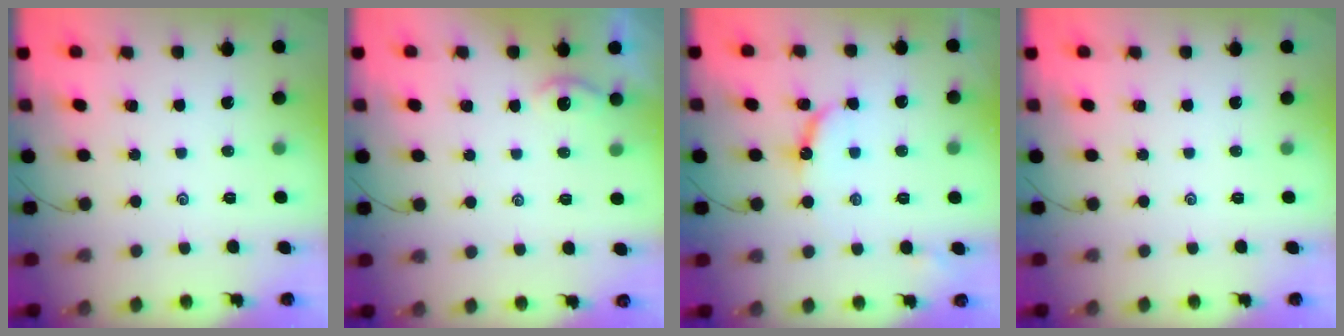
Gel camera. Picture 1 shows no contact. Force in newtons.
{"total": 2.5, "press": 2.5, "slide": 0.2}
{"total": 8.3, "press": 8.2, "slide": 0.7}
{"total": 0.0}